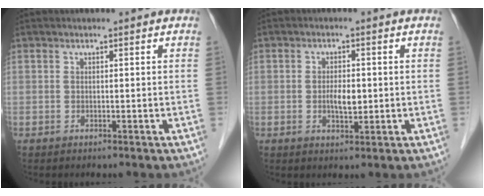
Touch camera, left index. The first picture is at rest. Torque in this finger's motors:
{"motor_torque": [0.11, 0.06, 0.08, 0.04]}